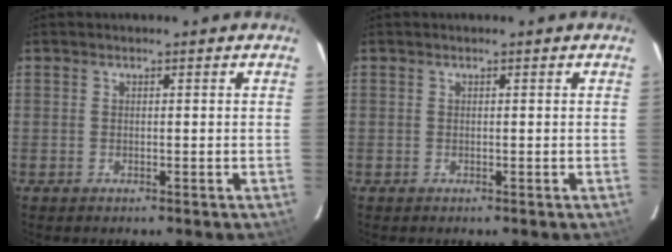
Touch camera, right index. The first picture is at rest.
{"total": 0.0}